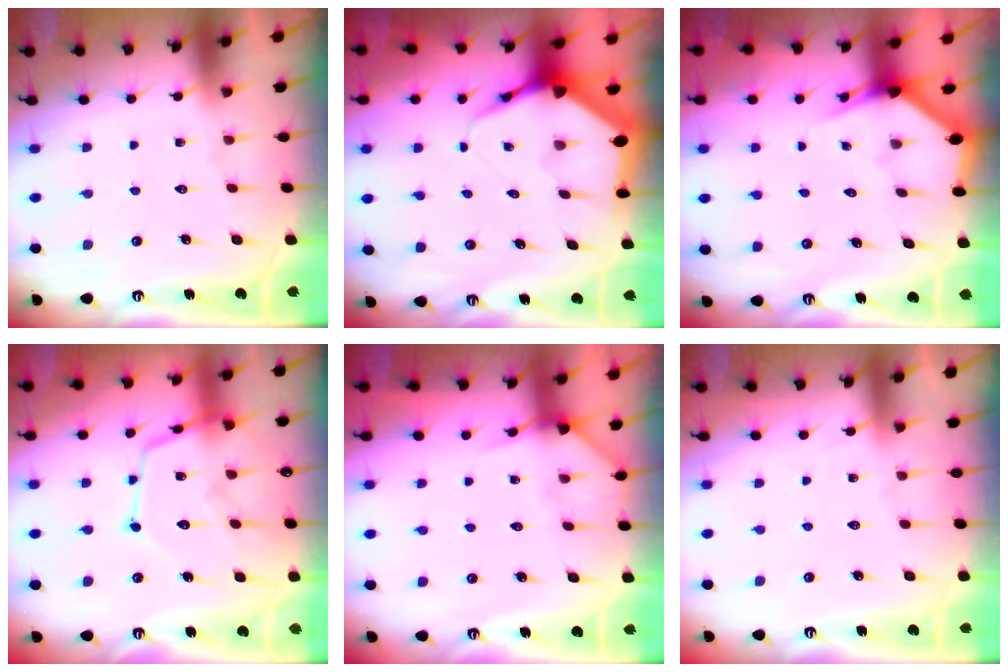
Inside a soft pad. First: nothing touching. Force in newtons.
{"total": 7.0, "press": 7.0, "slide": 0.7}
{"total": 2.9, "press": 2.9, "slide": 0.1}
{"total": 13.8, "press": 13.7, "slide": 1.4}
{"total": 5.1, "press": 5.0, "slide": 0.6}
{"total": 3.1, "press": 3.1, "slide": 0.4}